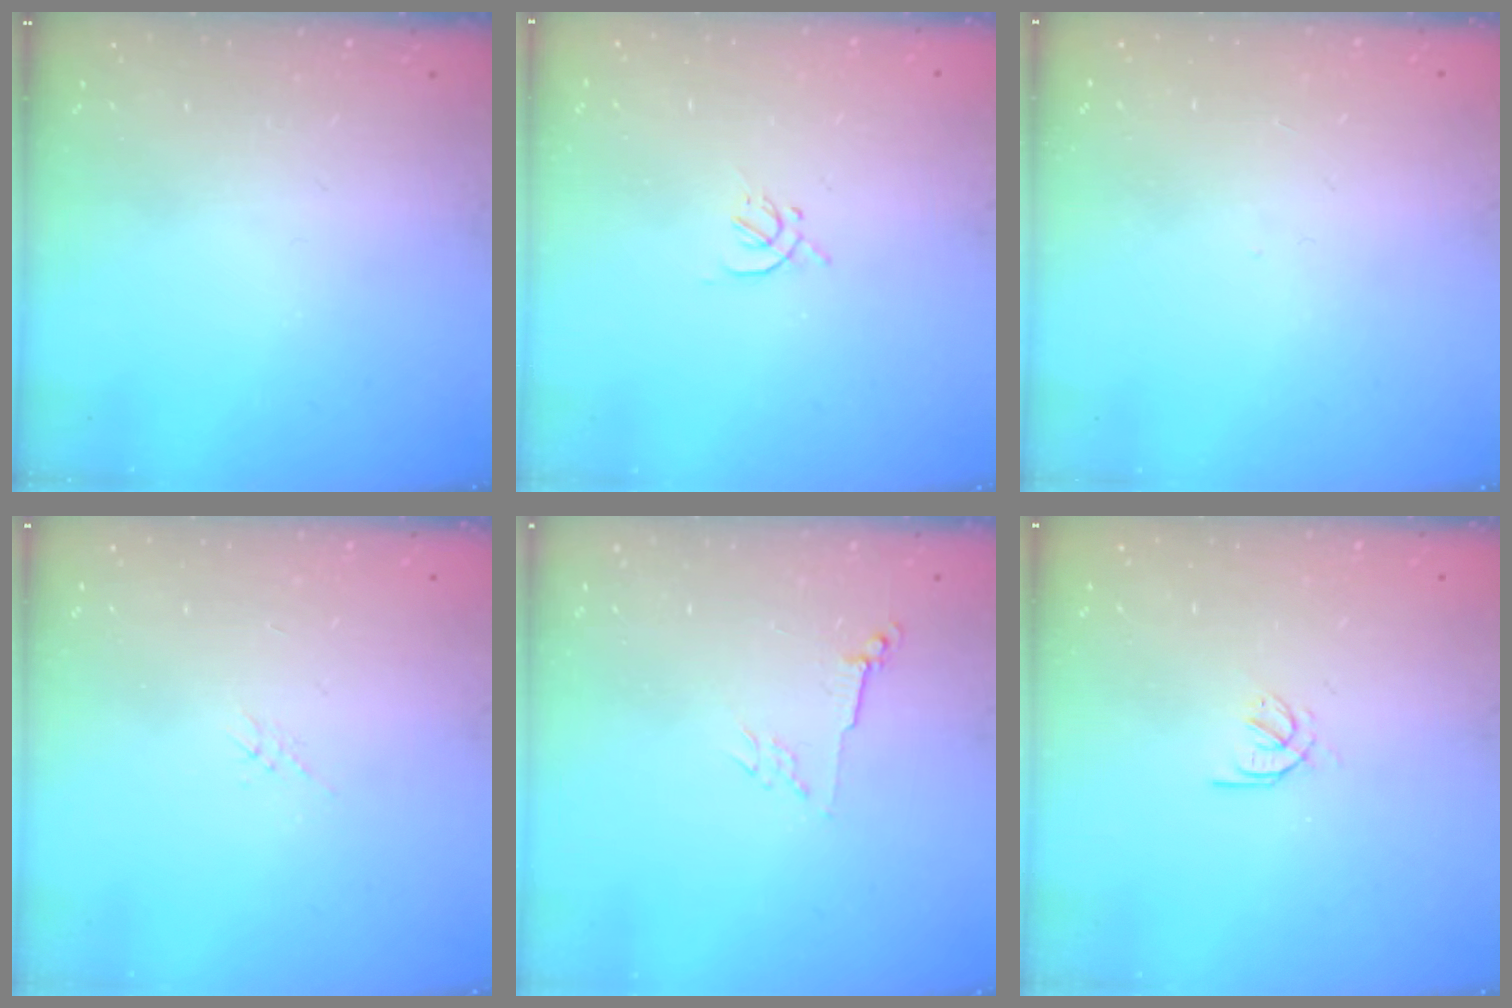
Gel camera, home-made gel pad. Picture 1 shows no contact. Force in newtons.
{"total": 1.7, "press": 1.7, "slide": 0.5}
{"total": 0.0}
{"total": 1.7, "press": 1.6, "slide": 0.4}
{"total": 2.8, "press": 2.7, "slide": 0.6}
{"total": 2.6, "press": 2.5, "slide": 0.6}